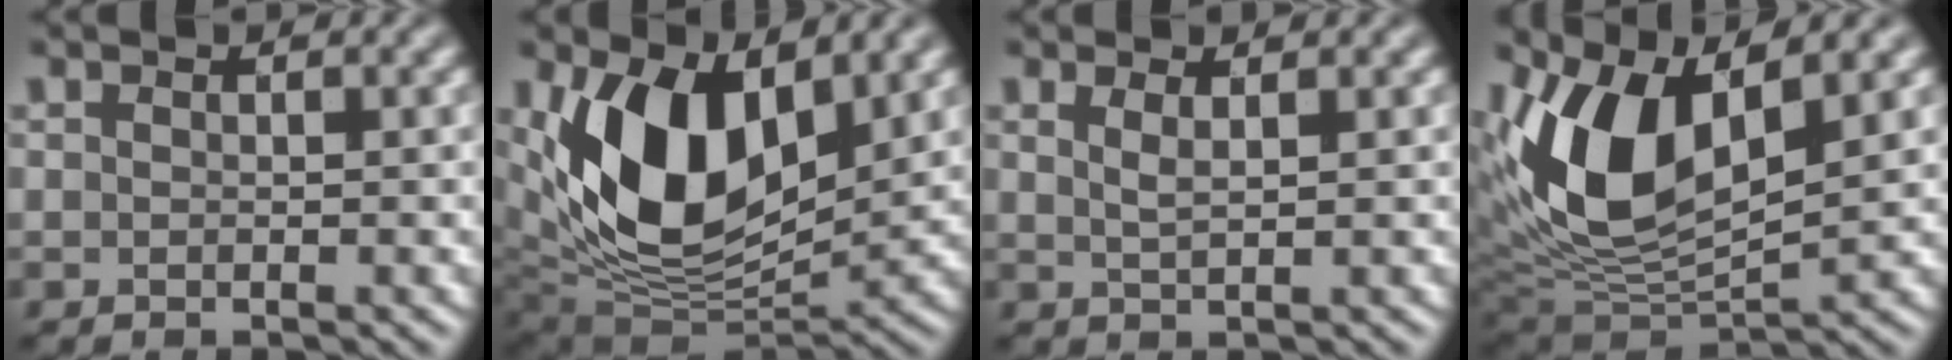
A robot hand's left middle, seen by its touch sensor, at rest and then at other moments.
{"total": 11.4, "force": [3.3, 6.3, 8.9], "torque": [-0.168, -0.020, 0.059]}
{"total": 1.4, "force": [0.6, 0.4, 1.3], "torque": [-0.025, -0.002, 0.011]}
{"total": 9.8, "force": [3.3, 4.9, 7.8], "torque": [-0.168, -0.005, 0.064]}